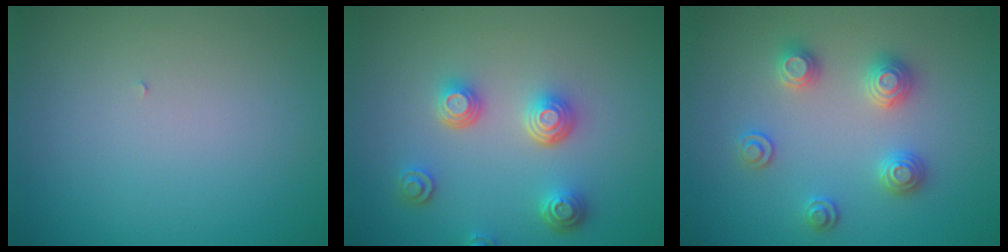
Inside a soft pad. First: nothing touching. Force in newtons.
{"total": 3.9, "press": 3.2, "slide": 2.2}
{"total": 2.9, "press": 2.8, "slide": 0.8}